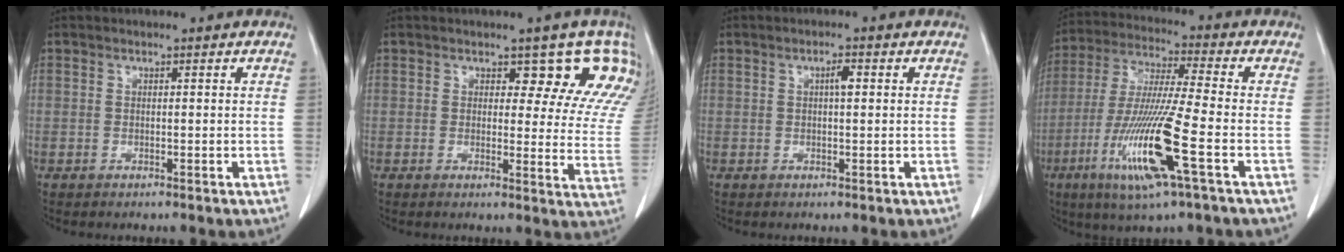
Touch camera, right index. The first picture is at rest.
{"total": 10.4, "force": [7.5, 4.5, 5.6], "torque": [-0.035, -0.018, 0.054]}
{"total": 1.7, "force": [0.4, 0.4, 1.6], "torque": [-0.028, 0.004, 0.006]}
{"total": 15.5, "force": [-5.8, 0.0, 14.4], "torque": [-0.300, -0.025, -0.112]}